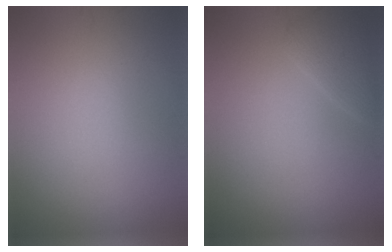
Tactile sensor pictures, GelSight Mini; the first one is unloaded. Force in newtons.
{"total": 1.8, "press": 1.8, "slide": 0.1}